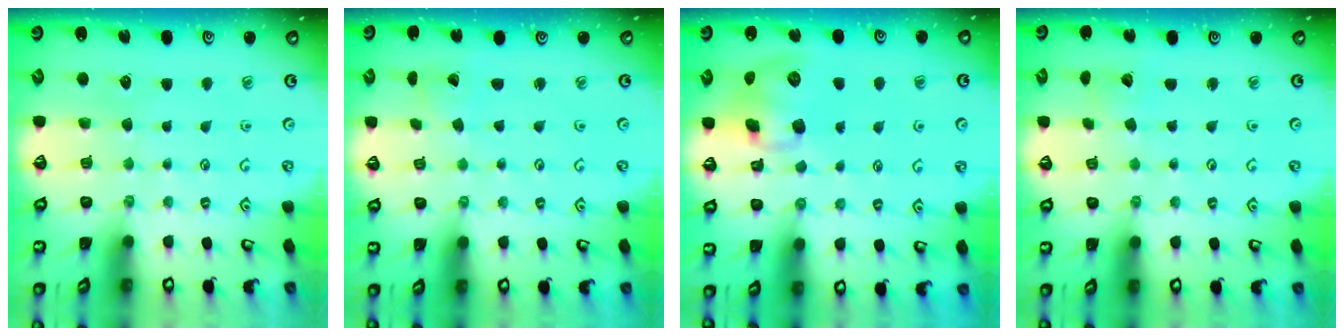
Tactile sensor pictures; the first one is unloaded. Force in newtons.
{"total": 1.7, "press": 1.7, "slide": 0.1}
{"total": 11.2, "press": 11.0, "slide": 2.1}
{"total": 3.1, "press": 3.1, "slide": 0.4}